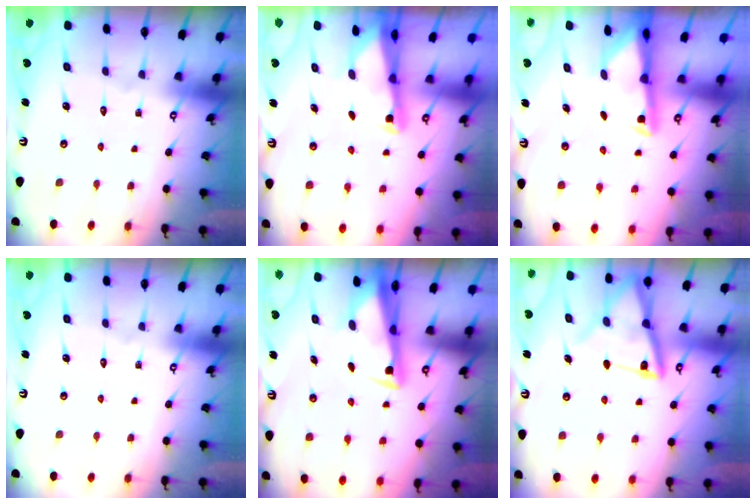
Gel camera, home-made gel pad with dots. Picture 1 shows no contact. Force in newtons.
{"total": 2.4, "press": 2.4, "slide": 0.3}
{"total": 2.8, "press": 2.7, "slide": 0.7}
{"total": 0.0}
{"total": 3.7, "press": 3.5, "slide": 1.1}
{"total": 14.3, "press": 14.3, "slide": 1.2}